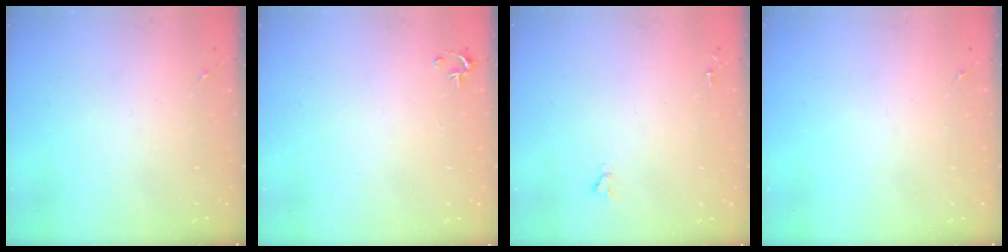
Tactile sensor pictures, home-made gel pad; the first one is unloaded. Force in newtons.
{"total": 2.5, "press": 2.5, "slide": 0.2}
{"total": 1.6, "press": 1.6, "slide": 0.2}
{"total": 0.0}